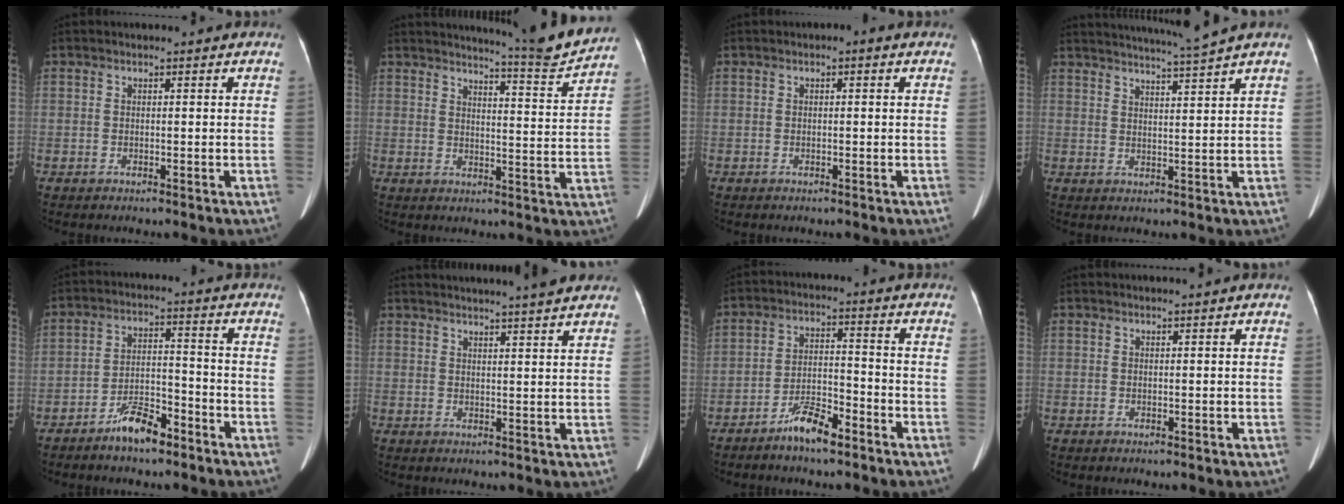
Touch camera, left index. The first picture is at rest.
{"total": 9.0, "force": [8.7, -1.8, 1.6], "torque": [-0.037, -0.048, 0.116]}
{"total": 0.7, "force": [-0.4, 0.4, 0.4], "torque": [-0.002, 0.004, -0.009]}
{"total": 7.4, "force": [6.6, -2.3, 2.5], "torque": [-0.041, -0.013, 0.101]}
{"total": 6.5, "force": [-5.2, 1.8, 3.5], "torque": [-0.072, 0.000, -0.095]}
{"total": 11.5, "force": [10.5, -0.5, 4.6], "torque": [-0.071, 0.007, 0.123]}
{"total": 6.1, "force": [-4.9, 1.2, 3.5], "torque": [-0.073, -0.003, -0.092]}
{"total": 0.0}